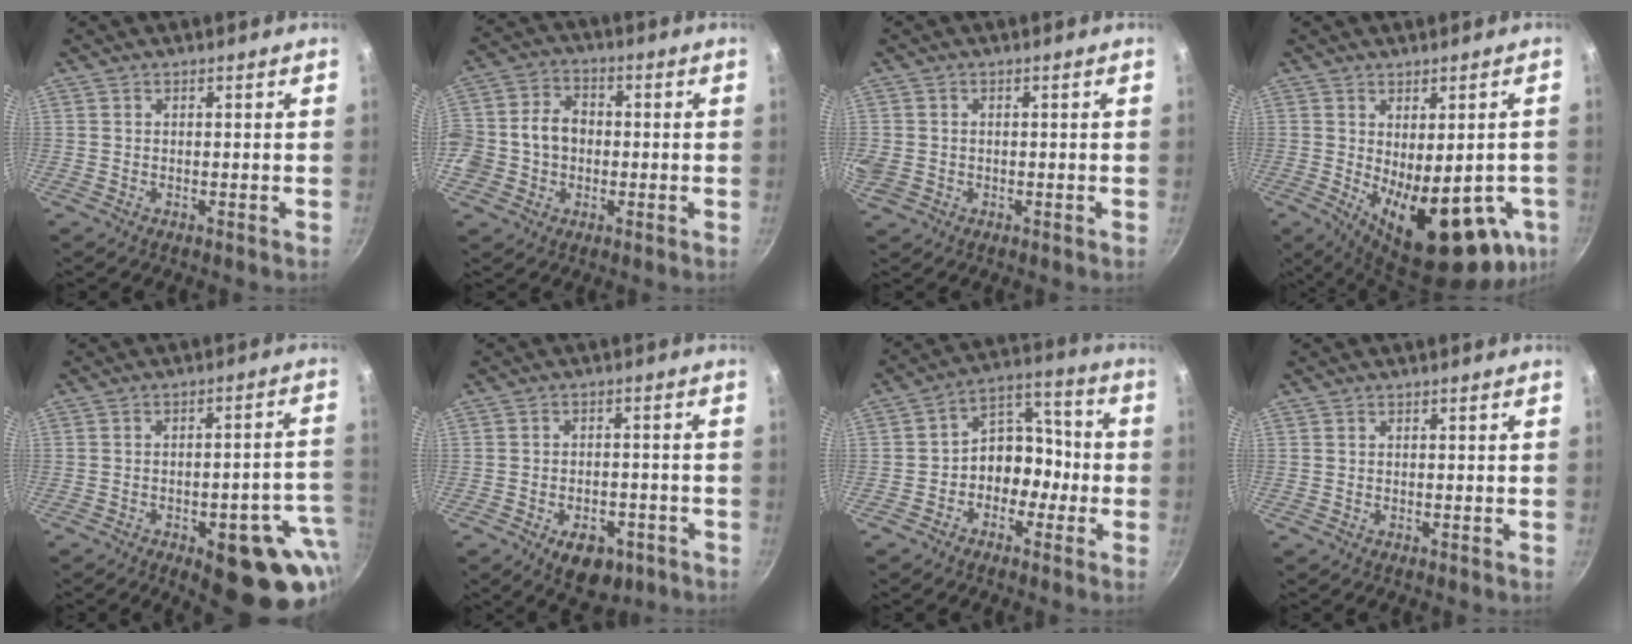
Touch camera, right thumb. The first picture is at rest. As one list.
[{"total": 11.9, "force": [-0.8, 9.8, 6.7], "torque": [-0.121, 0.032, -0.025]}, {"total": 5.3, "force": [-0.5, 4.5, 2.8], "torque": [-0.067, 0.001, -0.008]}, {"total": 20.1, "force": [-4.7, 9.1, 17.3], "torque": [-0.209, -0.033, -0.040]}, {"total": 17.6, "force": [-5.8, 7.0, 15.0], "torque": [-0.132, 0.021, -0.069]}, {"total": 9.0, "force": [-4.4, 5.4, 5.7], "torque": [-0.049, 0.019, -0.052]}, {"total": 9.9, "force": [-3.0, 7.8, 5.4], "torque": [-0.020, 0.065, -0.060]}, {"total": 0.0}]